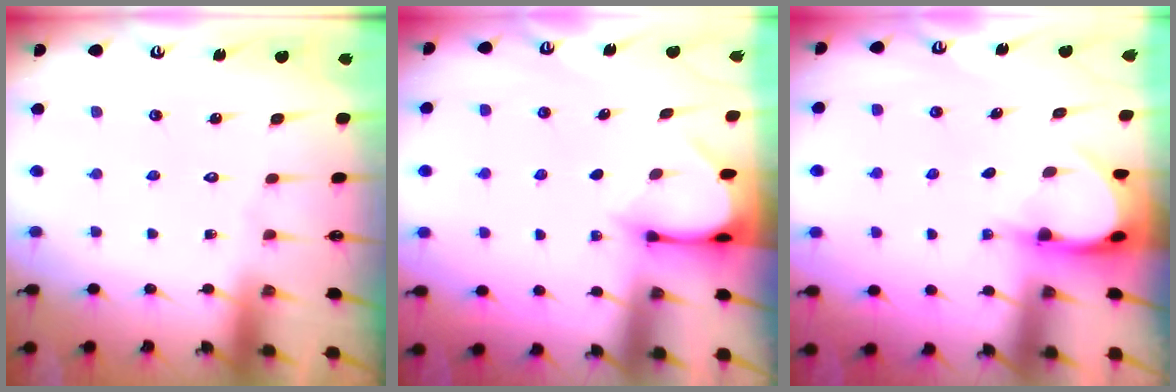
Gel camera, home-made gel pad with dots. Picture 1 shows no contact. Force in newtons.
{"total": 3.3, "press": 3.3, "slide": 0.3}
{"total": 3.7, "press": 3.7, "slide": 0.3}